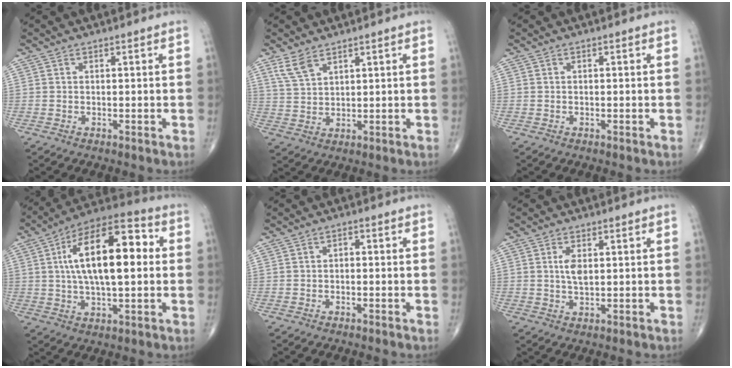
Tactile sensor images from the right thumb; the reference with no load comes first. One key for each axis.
{"total": 4.5, "fx": 3.2, "fy": 1.9, "fz": 2.6, "tx": -0.052, "ty": -0.012, "tz": 0.072}
{"total": 0.0}
{"total": 19.5, "fx": 2.8, "fy": 8.3, "fz": 17.4, "tx": -0.276, "ty": 0.026, "tz": 0.038}
{"total": 1.1, "fx": -0.1, "fy": 0.8, "fz": 0.8, "tx": -0.007, "ty": 0.006, "tz": -0.006}
{"total": 3.4, "fx": 0.8, "fy": 1.6, "fz": 2.9, "tx": -0.053, "ty": -0.005, "tz": 0.015}